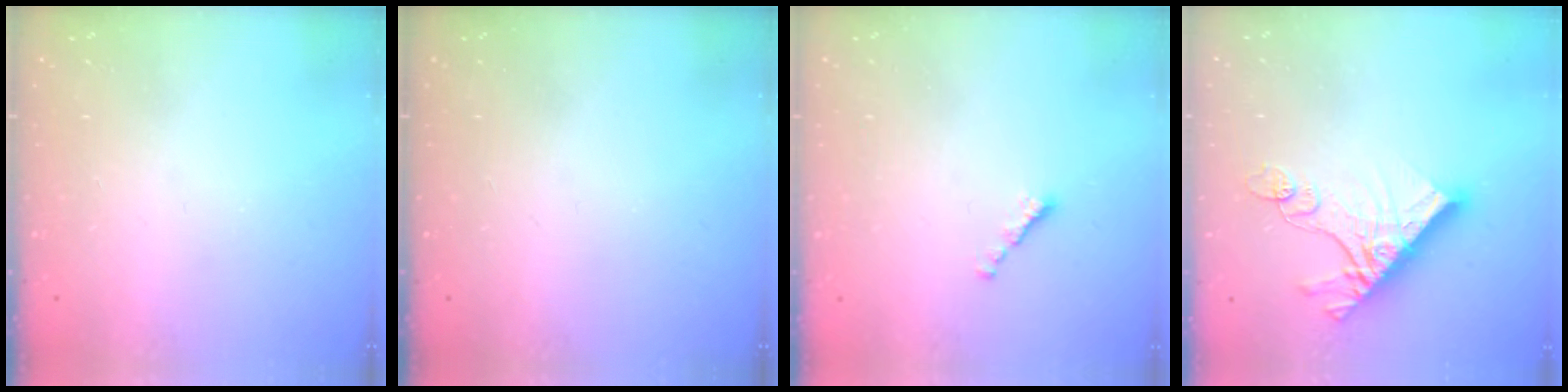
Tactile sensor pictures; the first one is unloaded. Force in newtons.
{"total": 0.0}
{"total": 1.5, "press": 1.4, "slide": 0.5}
{"total": 13.3, "press": 13.3, "slide": 1.1}